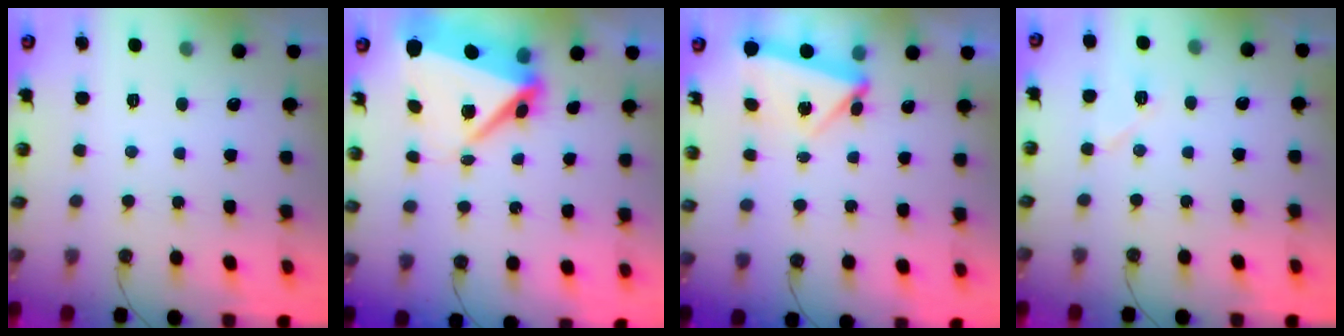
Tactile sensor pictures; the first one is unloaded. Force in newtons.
{"total": 9.0, "press": 8.7, "slide": 2.2}
{"total": 6.4, "press": 6.3, "slide": 1.3}
{"total": 5.7, "press": 5.5, "slide": 1.3}